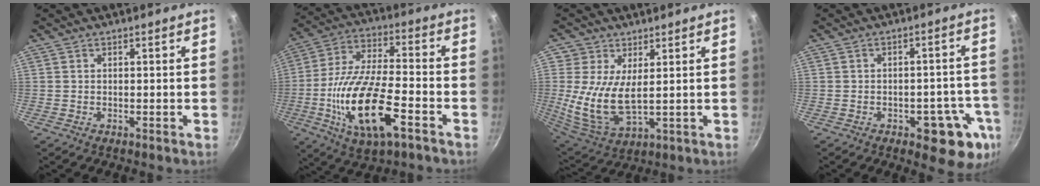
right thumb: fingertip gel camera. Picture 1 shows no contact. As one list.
[{"total": 19.0, "force": [-6.7, 7.2, 16.2], "torque": [-0.312, 0.020, -0.128]}, {"total": 11.2, "force": [1.6, 6.3, 9.0], "torque": [-0.186, -0.024, 0.039]}, {"total": 11.9, "force": [-4.8, 5.9, 9.1], "torque": [-0.046, 0.025, -0.057]}]